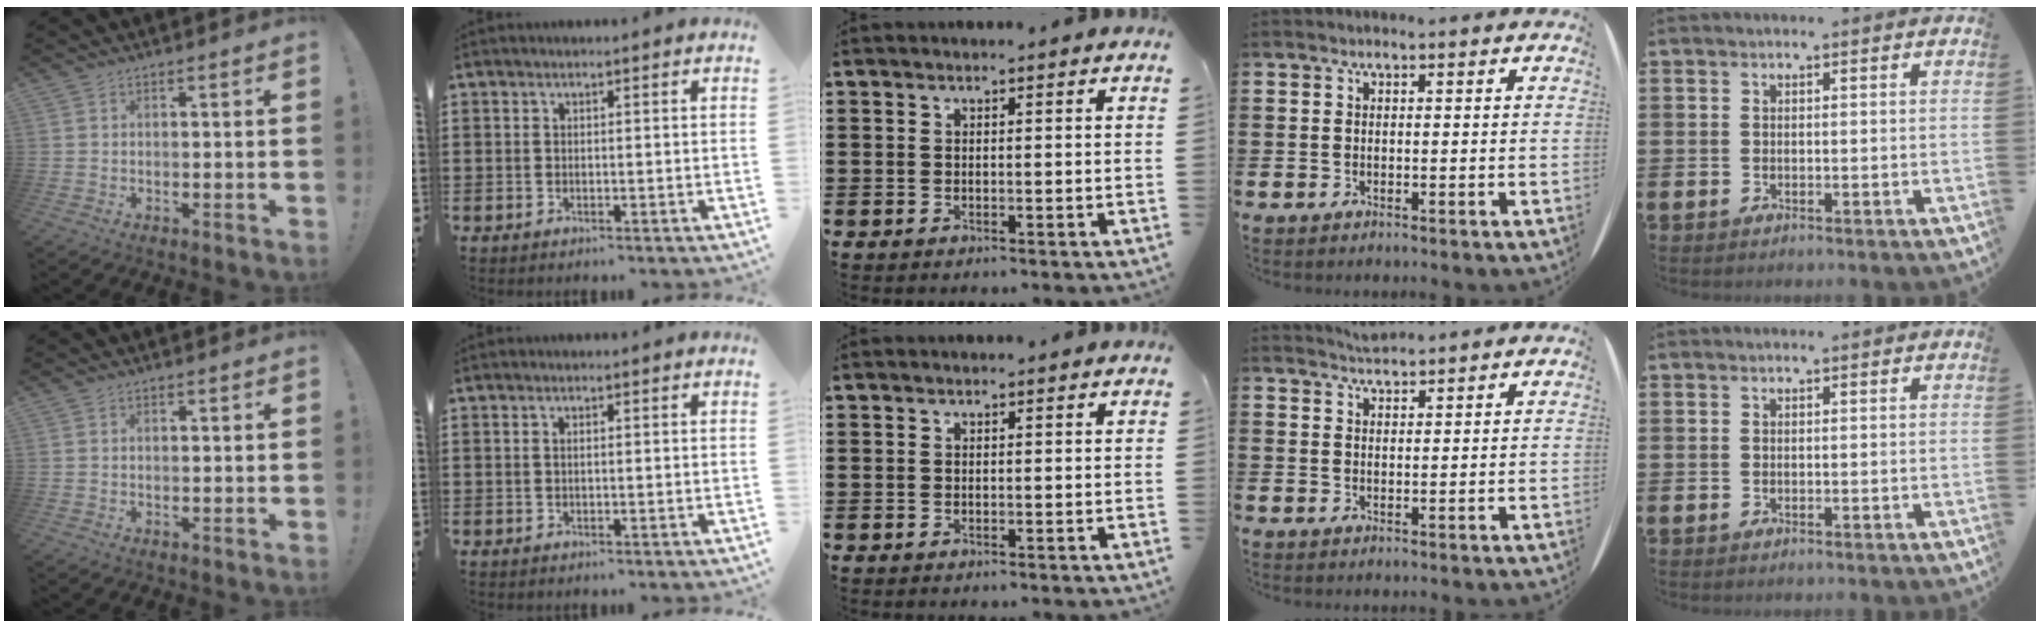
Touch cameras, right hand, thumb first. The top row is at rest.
{"thumb": {"total": 0.5, "force": [0.3, 0.4, 0.2], "torque": [0.000, -0.002, 0.004]}, "index": {"total": 0.5, "force": [0.0, 0.2, 0.5], "torque": [-0.011, -0.001, 0.000]}, "ring": {"total": 1.7, "force": [1.6, -0.3, -0.3], "torque": [0.004, 0.000, 0.032]}}